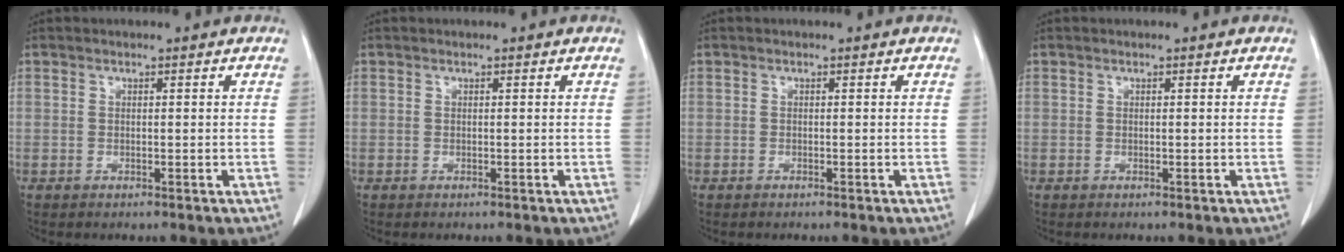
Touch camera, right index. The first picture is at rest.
{"total": 0.0}
{"total": 0.0}
{"total": 0.0}